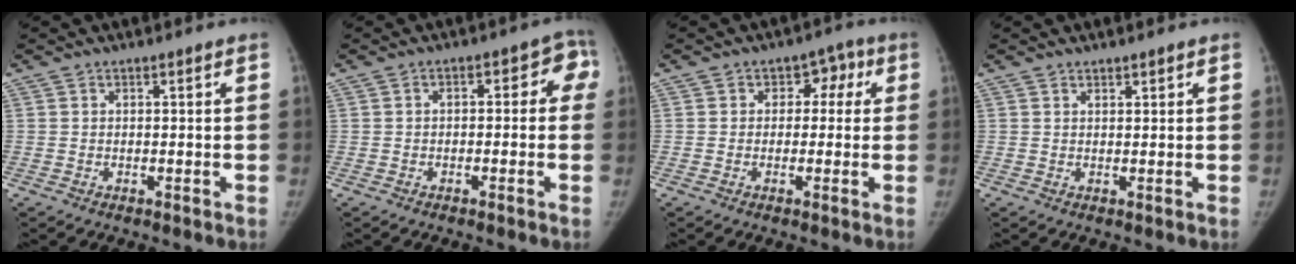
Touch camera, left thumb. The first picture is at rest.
{"total": 4.7, "force": [-0.2, 3.0, 3.6], "torque": [-0.008, 0.027, -0.013]}
{"total": 5.1, "force": [0.7, 4.2, 2.8], "torque": [0.006, 0.015, 0.000]}
{"total": 0.9, "force": [0.8, 0.2, 0.3], "torque": [-0.002, -0.005, 0.014]}